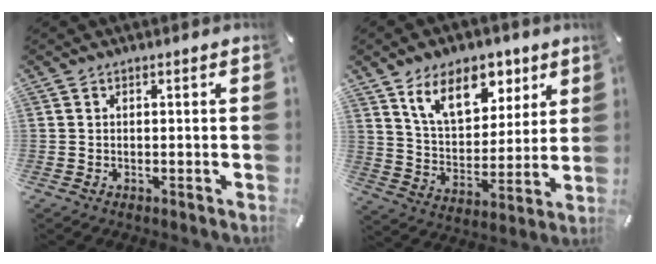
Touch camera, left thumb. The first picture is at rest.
{"total": 14.5, "force": [9.0, 9.0, 6.8], "torque": [-0.116, -0.037, 0.165]}